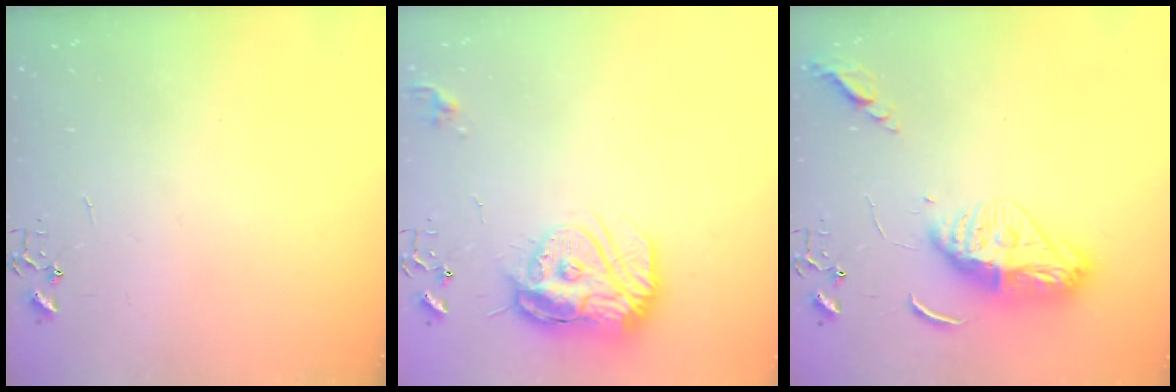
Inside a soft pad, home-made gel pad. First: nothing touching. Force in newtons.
{"total": 17.0, "press": 16.9, "slide": 1.4}
{"total": 13.7, "press": 13.7, "slide": 1.4}